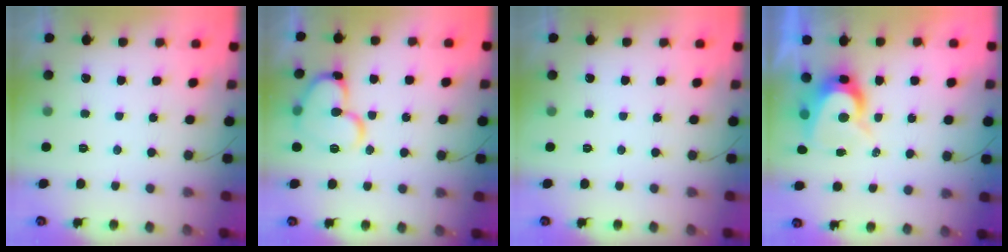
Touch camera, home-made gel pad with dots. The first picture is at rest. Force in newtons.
{"total": 15.9, "press": 15.7, "slide": 2.4}
{"total": 0.0}
{"total": 8.4, "press": 8.3, "slide": 0.6}